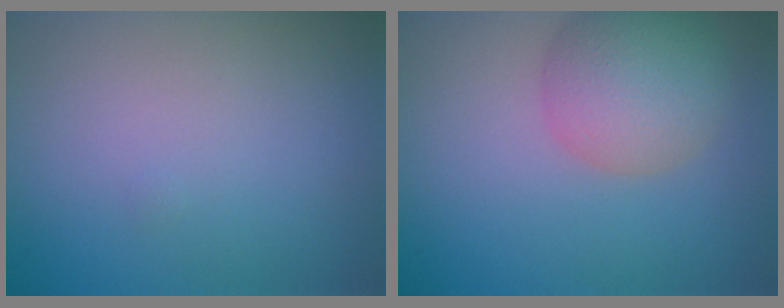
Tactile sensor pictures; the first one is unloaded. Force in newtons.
{"total": 5.6, "press": 5.6, "slide": 0.2}